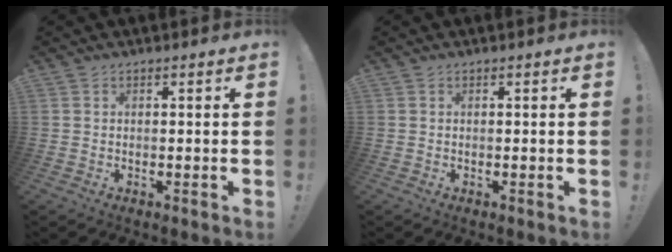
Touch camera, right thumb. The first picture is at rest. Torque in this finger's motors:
{"motor_torque": [-0.03, 0.02, -0.16, 0.17, 0.00]}